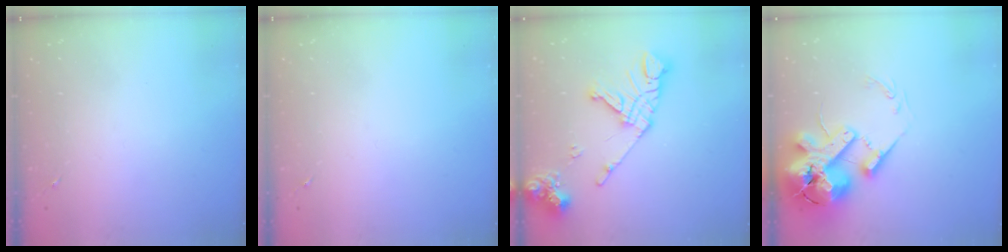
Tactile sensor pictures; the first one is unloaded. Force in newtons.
{"total": 0.0}
{"total": 16.6, "press": 16.5, "slide": 2.0}
{"total": 20.9, "press": 20.6, "slide": 3.4}